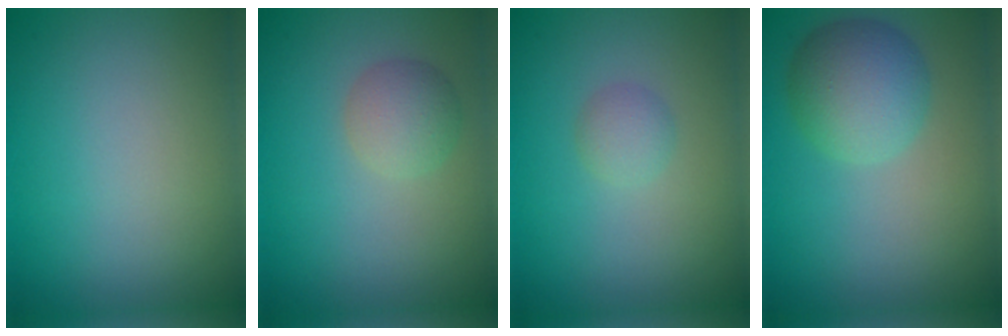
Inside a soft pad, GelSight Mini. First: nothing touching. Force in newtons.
{"total": 2.4, "press": 2.4, "slide": 0.1}
{"total": 1.4, "press": 1.4, "slide": 0.1}
{"total": 4.7, "press": 4.7, "slide": 0.2}